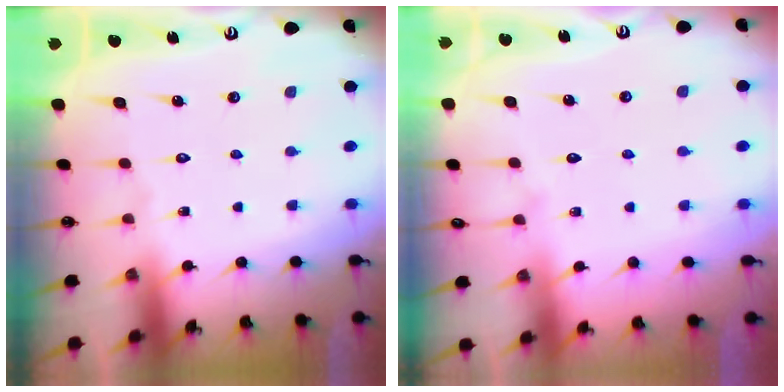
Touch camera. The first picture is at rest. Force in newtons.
{"total": 3.2, "press": 3.2, "slide": 0.4}